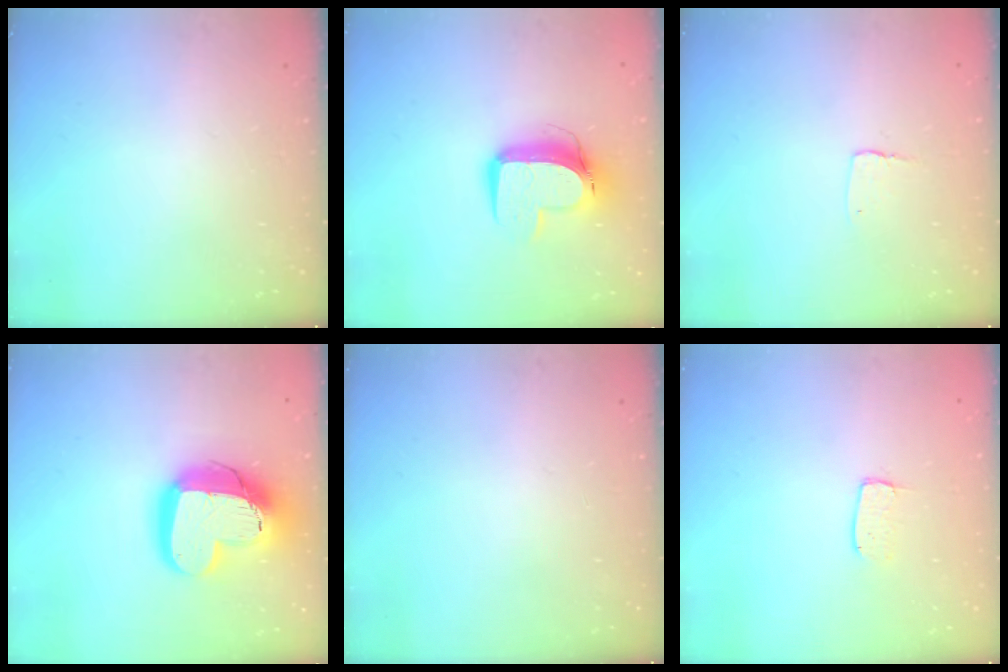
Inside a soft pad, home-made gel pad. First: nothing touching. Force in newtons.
{"total": 12.3, "press": 12.3, "slide": 1.3}
{"total": 2.9, "press": 2.9, "slide": 0.2}
{"total": 19.5, "press": 19.5, "slide": 1.6}
{"total": 0.0}
{"total": 3.7, "press": 3.7, "slide": 0.3}